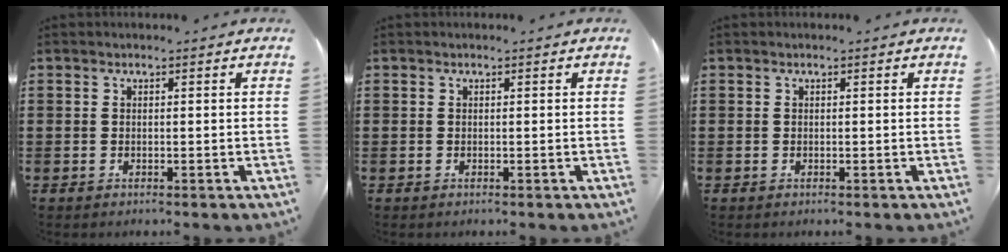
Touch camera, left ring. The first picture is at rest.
{"total": 0.0}
{"total": 0.0}